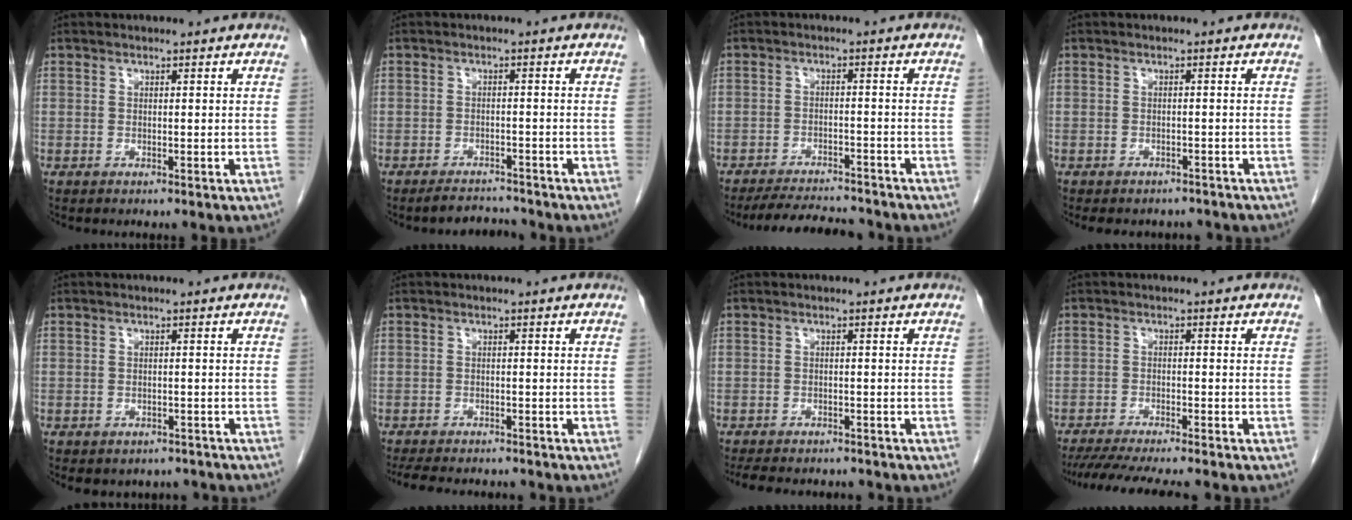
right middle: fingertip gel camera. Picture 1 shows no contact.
{"total": 3.0, "force": [-3.0, 0.5, -0.1], "torque": [0.003, -0.009, -0.046]}
{"total": 8.9, "force": [-8.4, 1.3, 2.4], "torque": [-0.035, -0.004, -0.125]}
{"total": 7.0, "force": [-6.2, 2.9, 1.5], "torque": [-0.018, 0.004, -0.071]}
{"total": 4.5, "force": [-3.8, 2.4, 0.4], "torque": [0.005, 0.013, -0.044]}
{"total": 10.3, "force": [-9.3, 2.5, 3.7], "torque": [-0.066, -0.006, -0.126]}
{"total": 10.4, "force": [-9.4, 2.8, 3.6], "torque": [-0.067, -0.002, -0.125]}
{"total": 12.3, "force": [-10.8, 0.8, 5.7], "torque": [-0.077, -0.018, -0.157]}